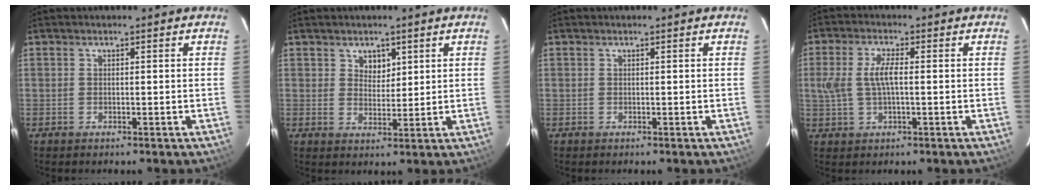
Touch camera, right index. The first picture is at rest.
{"total": 3.3, "force": [1.8, 2.5, 1.2], "torque": [-0.013, 0.002, 0.033]}
{"total": 0.0}
{"total": 6.0, "force": [0.1, 2.4, 5.5], "torque": [-0.114, 0.006, 0.007]}